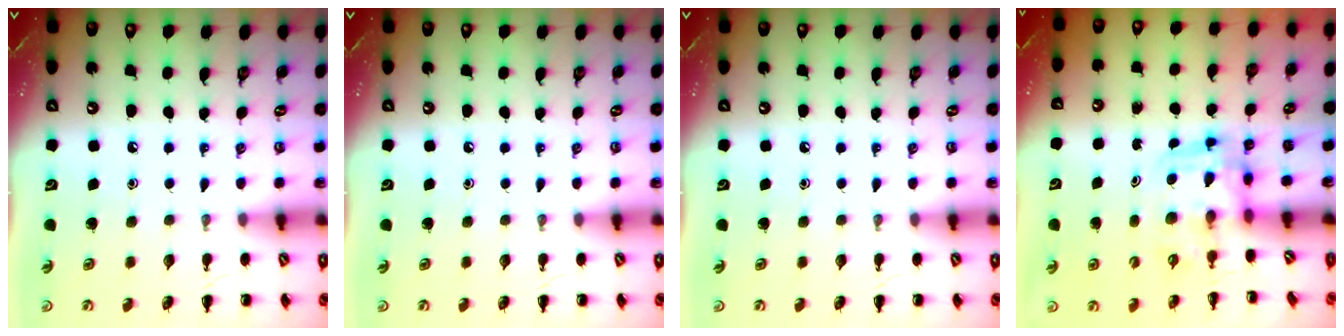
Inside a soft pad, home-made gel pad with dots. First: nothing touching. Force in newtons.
{"total": 0.0}
{"total": 0.0}
{"total": 3.6, "press": 3.5, "slide": 0.6}